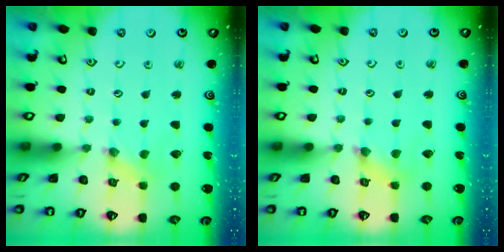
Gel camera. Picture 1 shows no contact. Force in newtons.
{"total": 2.3, "press": 2.3, "slide": 0.3}